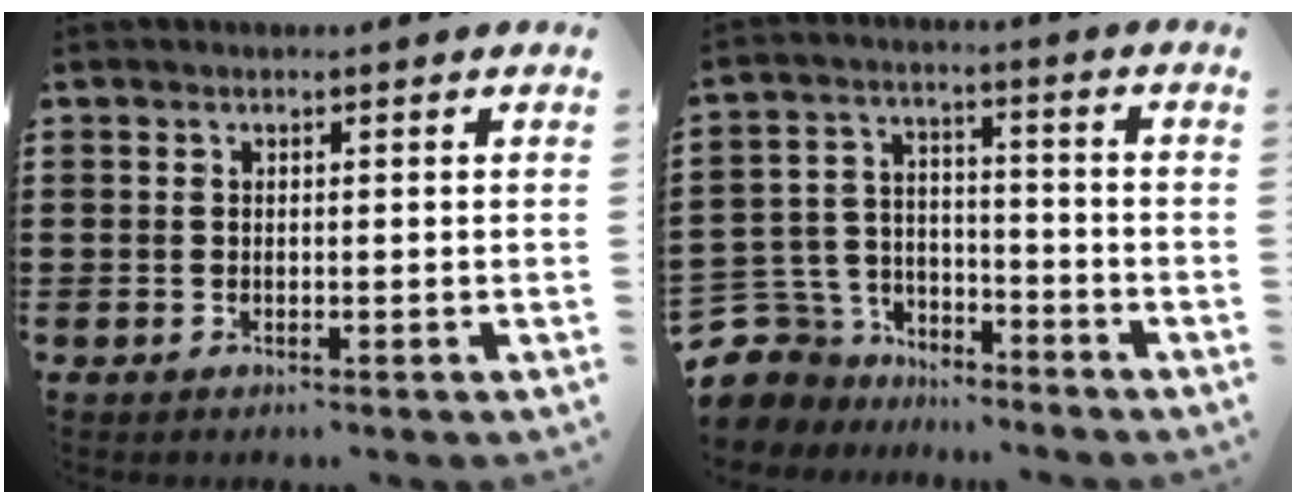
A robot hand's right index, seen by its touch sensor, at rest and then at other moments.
{"total": 6.8, "force": [-5.5, 4.0, 0.4], "torque": [-0.055, 0.001, -0.116]}